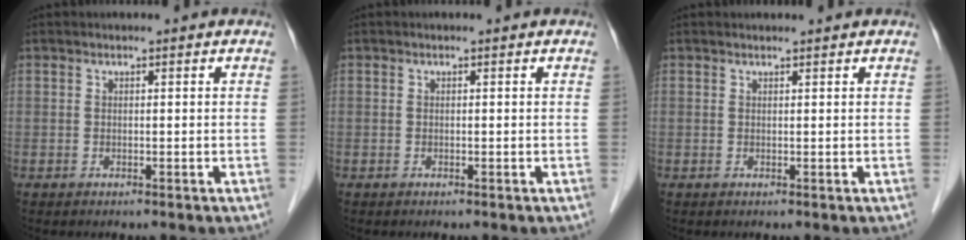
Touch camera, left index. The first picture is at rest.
{"total": 0.0}
{"total": 0.9, "force": [0.9, 0.0, 0.1], "torque": [-0.006, 0.007, 0.016]}